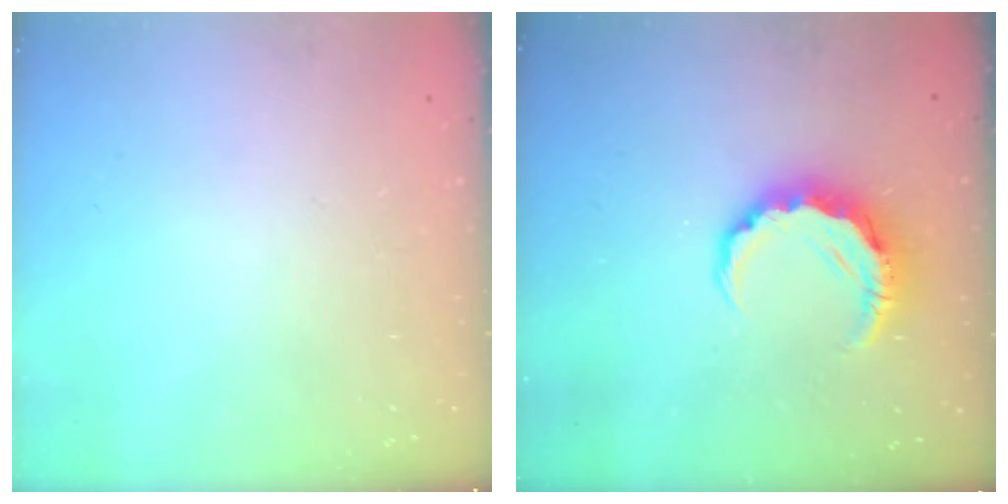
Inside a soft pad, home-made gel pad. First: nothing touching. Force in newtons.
{"total": 8.2, "press": 8.1, "slide": 1.4}